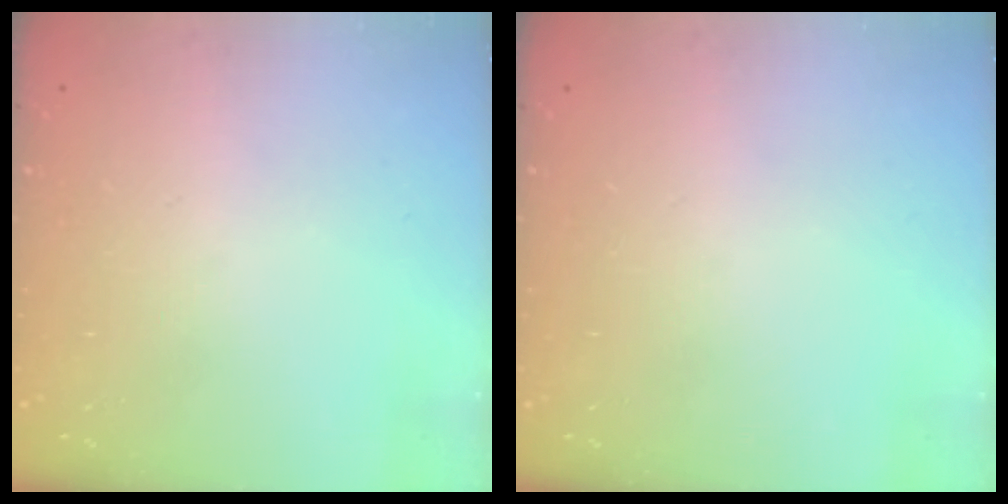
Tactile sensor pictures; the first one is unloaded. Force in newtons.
{"total": 0.0}